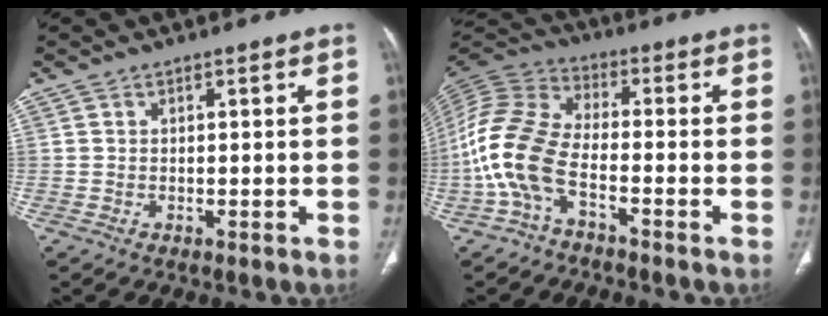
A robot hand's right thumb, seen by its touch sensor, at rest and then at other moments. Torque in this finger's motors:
{"motor_torque": [0.36, 0.89, 1.82, -0.36, 0.62]}